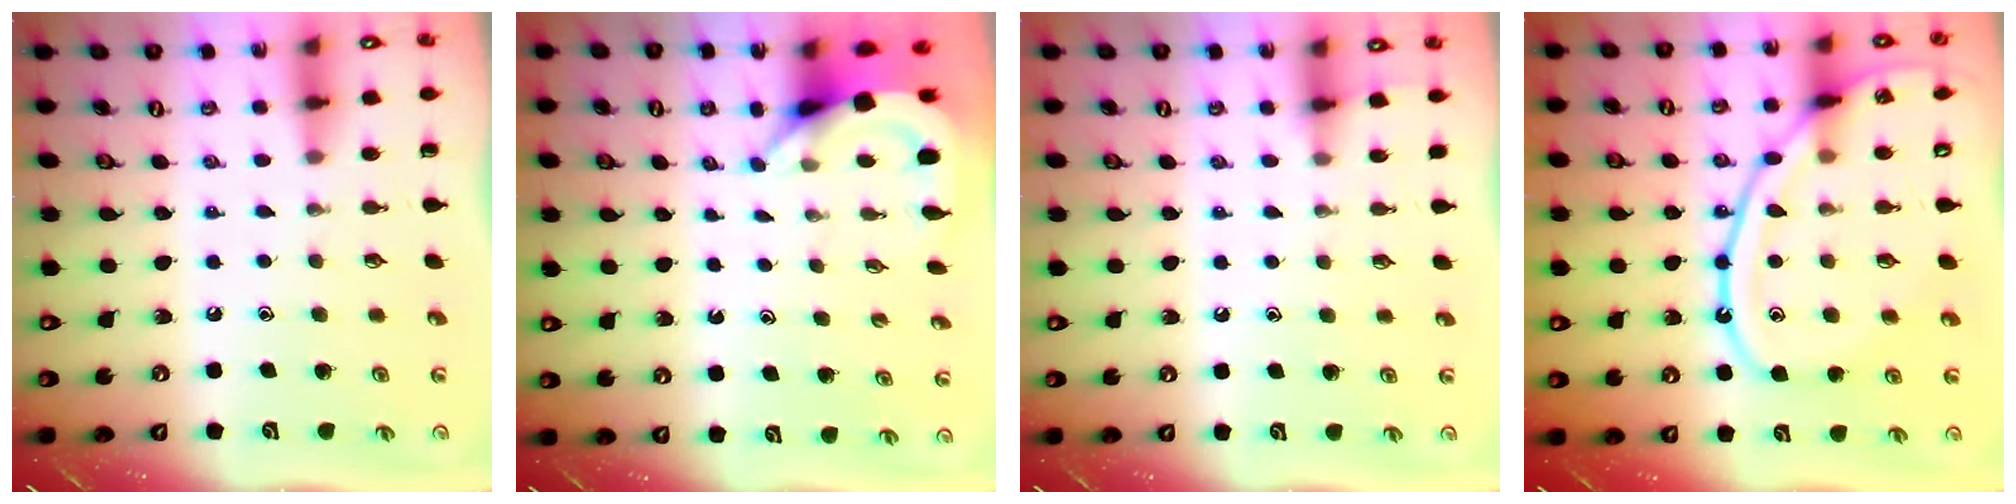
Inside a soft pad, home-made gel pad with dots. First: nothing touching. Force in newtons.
{"total": 3.8, "press": 3.8, "slide": 0.3}
{"total": 2.8, "press": 2.8, "slide": 0.5}
{"total": 17.6, "press": 17.5, "slide": 1.9}